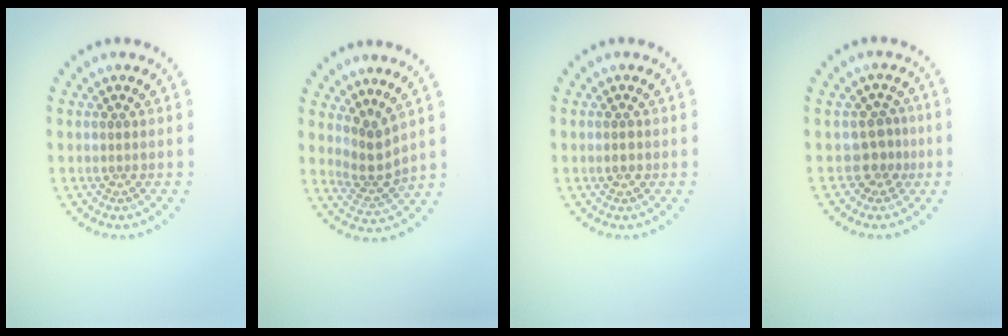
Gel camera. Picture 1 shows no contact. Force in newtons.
{"total": 2.8, "press": 2.0, "slide": 2.0}
{"total": 1.1, "press": 1.1, "slide": 0.1}
{"total": 2.3, "press": 1.5, "slide": 1.7}